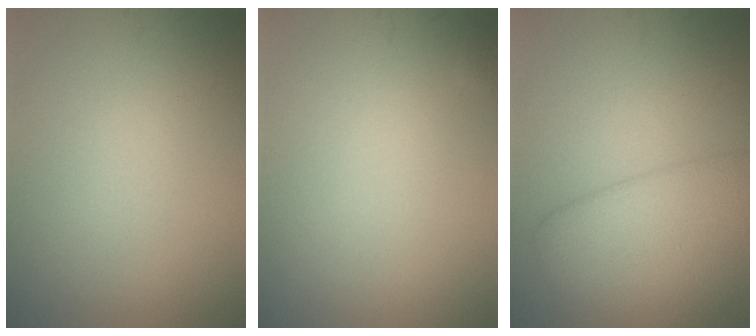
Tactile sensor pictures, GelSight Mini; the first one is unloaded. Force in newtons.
{"total": 0.0}
{"total": 5.9, "press": 5.9, "slide": 0.4}